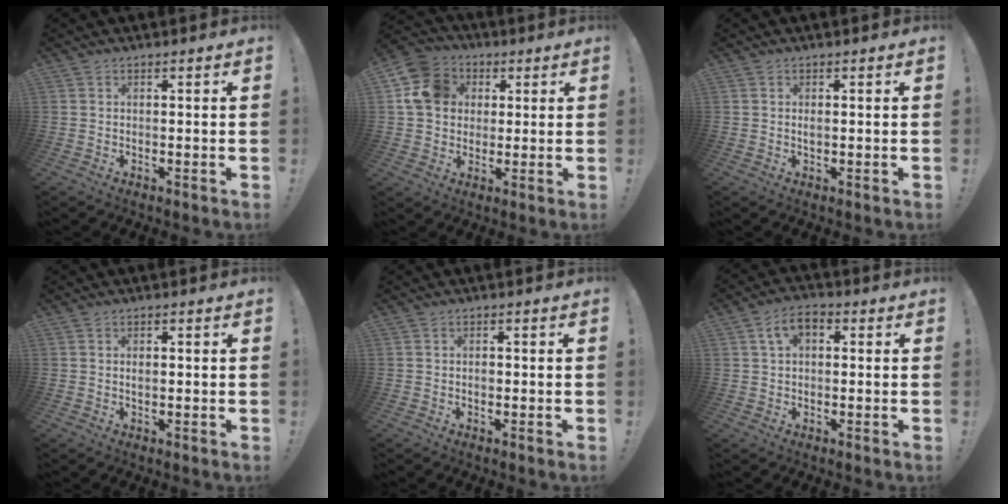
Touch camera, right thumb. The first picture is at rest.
{"total": 13.1, "force": [2.9, 11.2, 6.1], "torque": [-0.093, 0.002, 0.063]}
{"total": 0.8, "force": [0.0, 0.4, 0.7], "torque": [-0.014, 0.003, 0.000]}
{"total": 1.0, "force": [0.0, 0.6, 0.8], "torque": [-0.024, 0.006, 0.001]}
{"total": 1.3, "force": [-0.5, 1.1, 0.6], "torque": [-0.011, 0.004, -0.009]}
{"total": 6.1, "force": [1.8, 3.8, 4.4], "torque": [-0.070, 0.006, 0.033]}